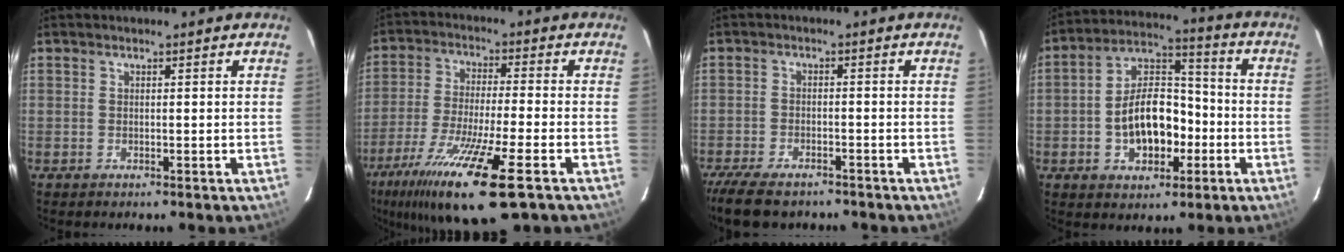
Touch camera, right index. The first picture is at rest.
{"total": 18.5, "force": [-11.0, 2.6, 14.6], "torque": [-0.290, -0.055, -0.197]}
{"total": 10.7, "force": [-8.6, 3.9, 4.8], "torque": [-0.124, -0.029, -0.149]}
{"total": 12.8, "force": [-3.4, 7.9, 9.5], "torque": [-0.181, 0.028, -0.046]}